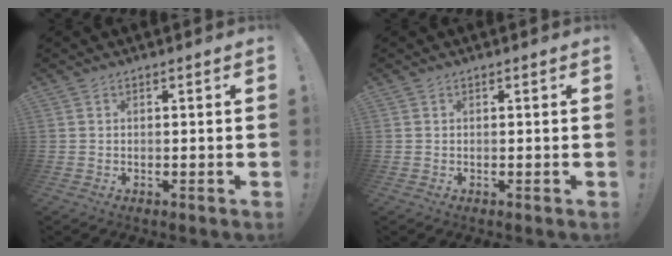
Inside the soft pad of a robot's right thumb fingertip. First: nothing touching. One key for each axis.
{"total": 0.0}